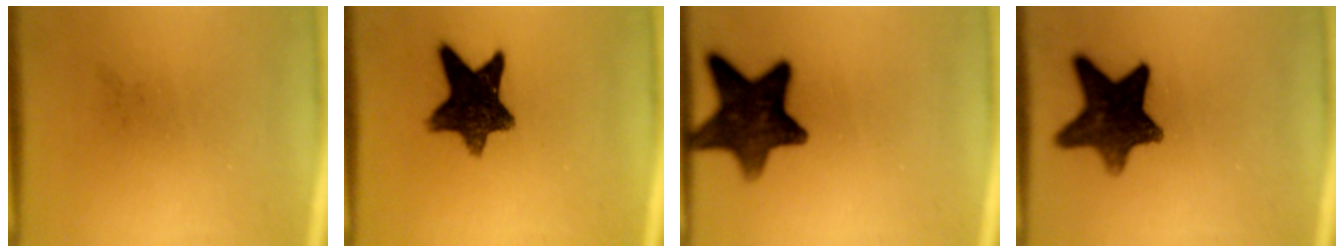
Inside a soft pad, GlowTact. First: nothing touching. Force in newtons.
{"total": 11.2}
{"total": 12.7}
{"total": 12.2}